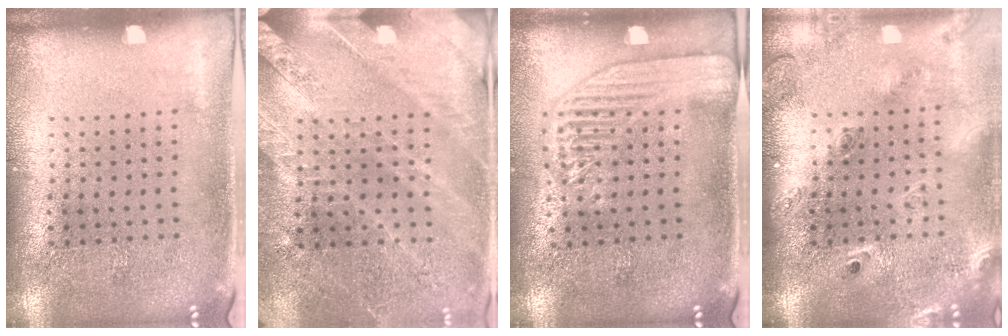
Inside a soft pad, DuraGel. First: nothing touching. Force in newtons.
{"total": 2.6, "press": 2.6, "slide": 0.4}
{"total": 2.1, "press": 1.9, "slide": 0.9}
{"total": 2.5, "press": 1.8, "slide": 1.6}